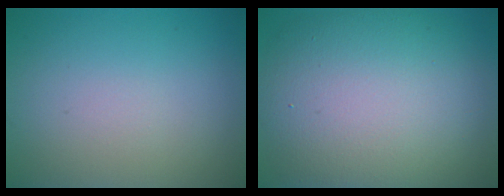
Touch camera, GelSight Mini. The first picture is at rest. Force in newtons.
{"total": 13.1, "press": 13.1, "slide": 0.6}